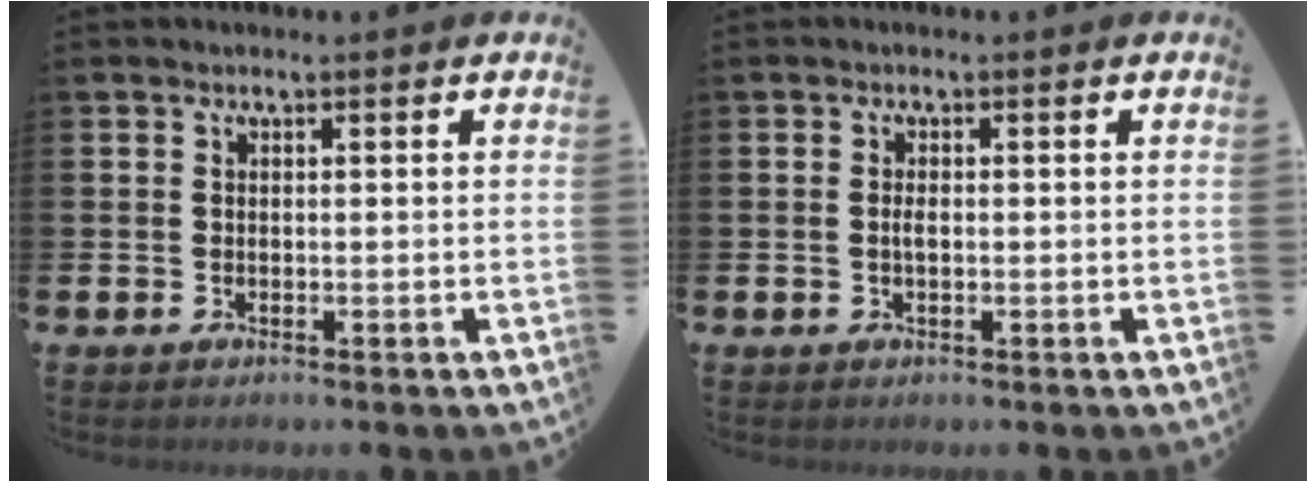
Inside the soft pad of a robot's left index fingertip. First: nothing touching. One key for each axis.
{"total": 1.1, "fx": -0.1, "fy": 0.4, "fz": 1.0, "tx": -0.015, "ty": -0.001, "tz": -0.004}